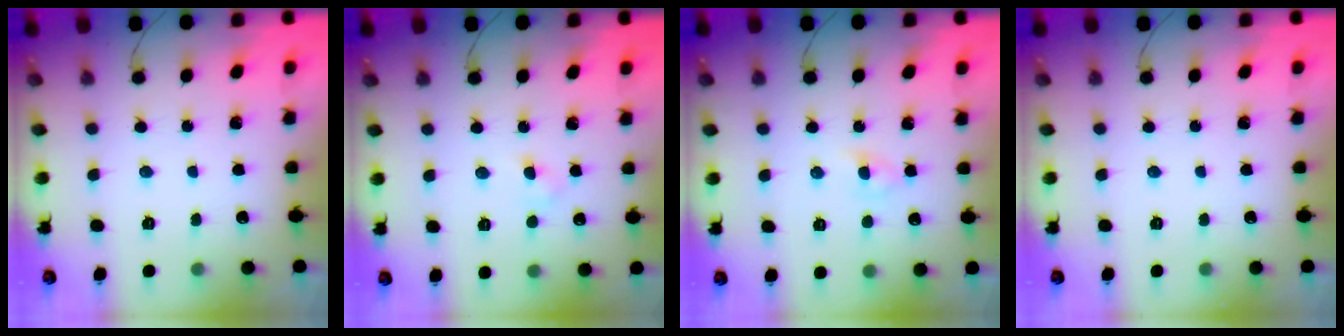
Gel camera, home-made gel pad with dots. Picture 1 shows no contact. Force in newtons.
{"total": 2.4, "press": 2.3, "slide": 0.8}
{"total": 1.9, "press": 1.8, "slide": 0.6}
{"total": 0.0}